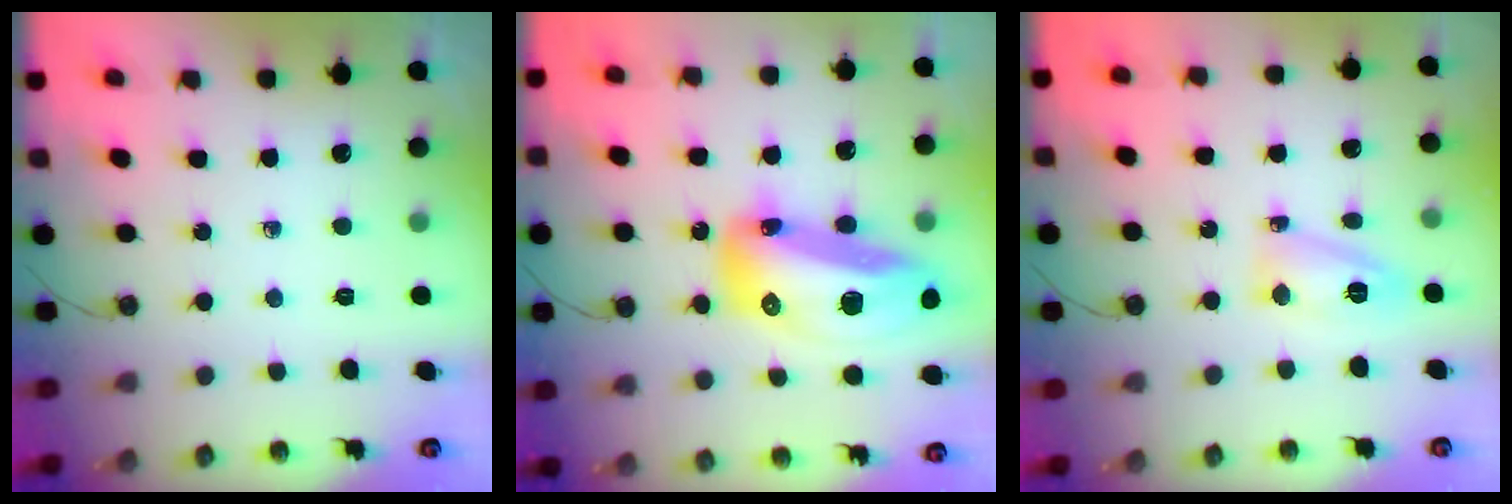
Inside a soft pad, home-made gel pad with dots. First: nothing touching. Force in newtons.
{"total": 25.3, "press": 23.8, "slide": 8.4}
{"total": 9.6, "press": 9.6, "slide": 1.0}